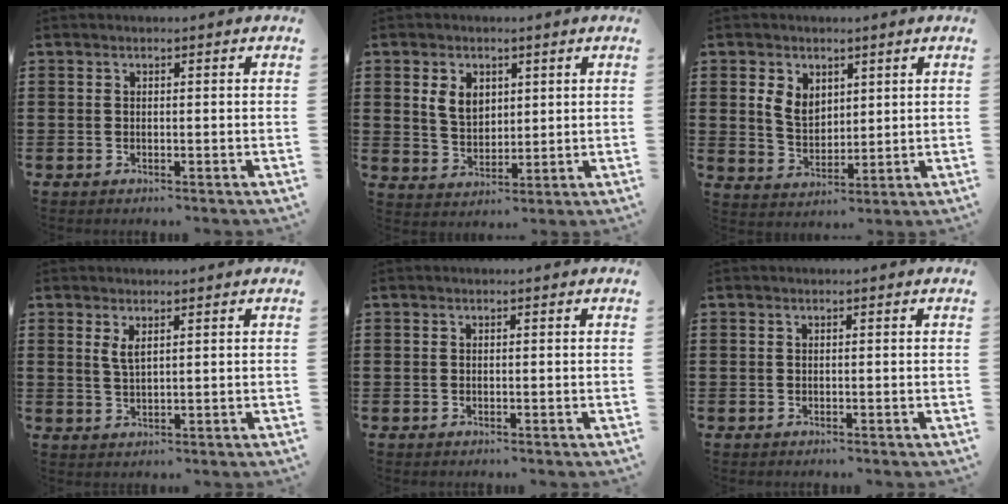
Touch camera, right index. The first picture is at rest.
{"total": 4.9, "force": [1.6, 3.6, 2.9], "torque": [-0.070, 0.012, 0.028]}
{"total": 4.9, "force": [2.0, 3.7, 2.6], "torque": [-0.056, 0.010, 0.034]}
{"total": 2.2, "force": [1.2, 0.7, 1.7], "torque": [-0.036, 0.002, 0.021]}
{"total": 0.0}
{"total": 0.0}